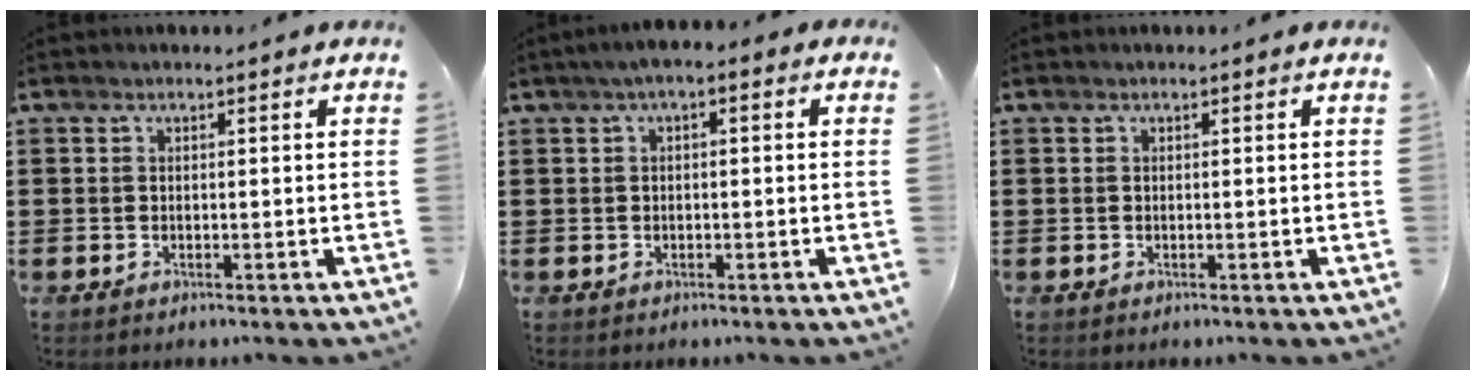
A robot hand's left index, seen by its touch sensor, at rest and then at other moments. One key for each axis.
{"total": 1.8, "fx": -0.8, "fy": 0.7, "fz": 1.4, "tx": -0.034, "ty": 0.000, "tz": -0.020}
{"total": 0.0}